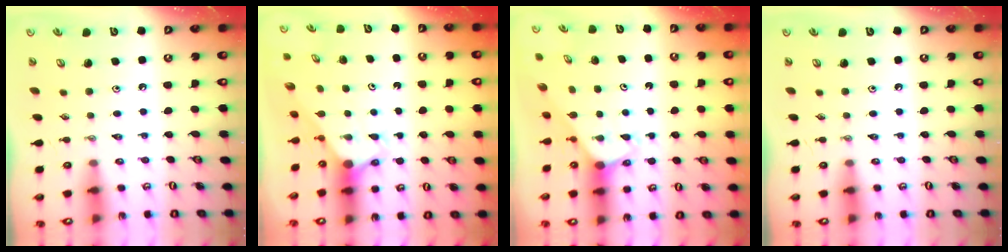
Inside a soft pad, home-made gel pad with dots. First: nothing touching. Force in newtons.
{"total": 2.7, "press": 2.7, "slide": 0.0}
{"total": 2.0, "press": 2.0, "slide": 0.1}
{"total": 0.0}